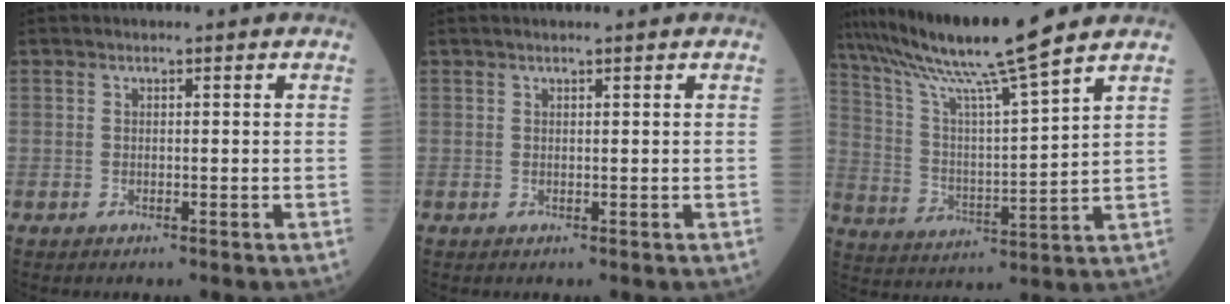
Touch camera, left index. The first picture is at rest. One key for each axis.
{"total": 1.0, "fx": 0.8, "fy": -0.1, "fz": 0.6, "tx": -0.009, "ty": 0.005, "tz": 0.015}
{"total": 14.3, "fx": 11.9, "fy": -1.9, "fz": 7.7, "tx": -0.146, "ty": 0.001, "tz": 0.215}